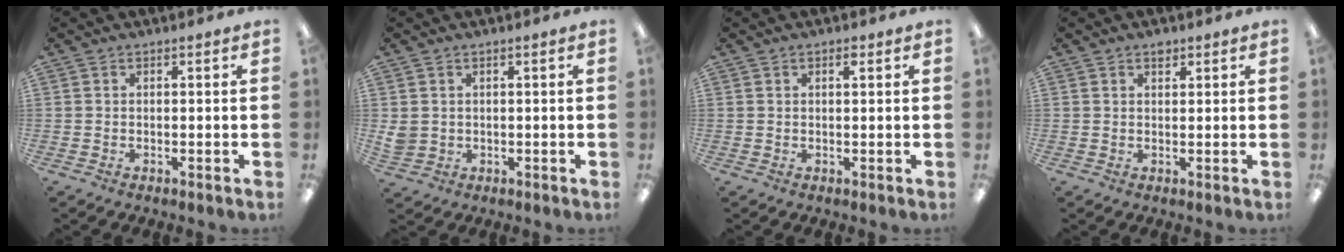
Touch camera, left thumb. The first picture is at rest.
{"total": 2.8, "force": [0.9, 2.5, 0.9], "torque": [-0.020, 0.004, 0.018]}
{"total": 1.1, "force": [0.7, 0.4, 0.7], "torque": [-0.008, -0.002, 0.011]}
{"total": 1.7, "force": [1.2, 0.8, 0.7], "torque": [-0.001, -0.006, 0.019]}